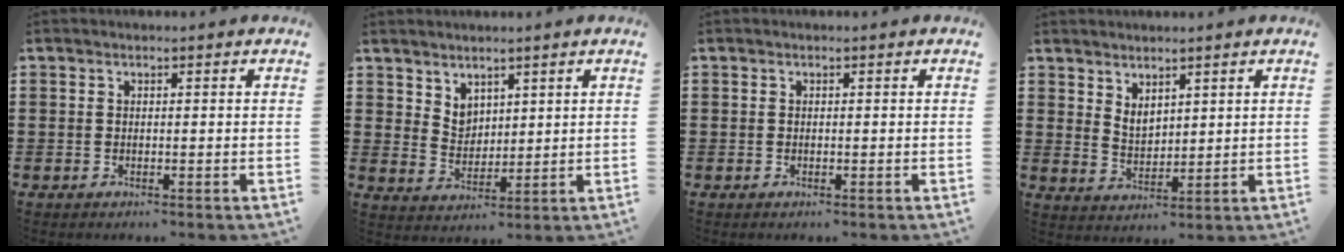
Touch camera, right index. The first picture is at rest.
{"total": 3.8, "force": [3.2, 2.0, 0.3], "torque": [-0.017, -0.003, 0.062]}
{"total": 0.0}
{"total": 3.2, "force": [2.5, 1.5, 1.0], "torque": [-0.027, 0.003, 0.048]}